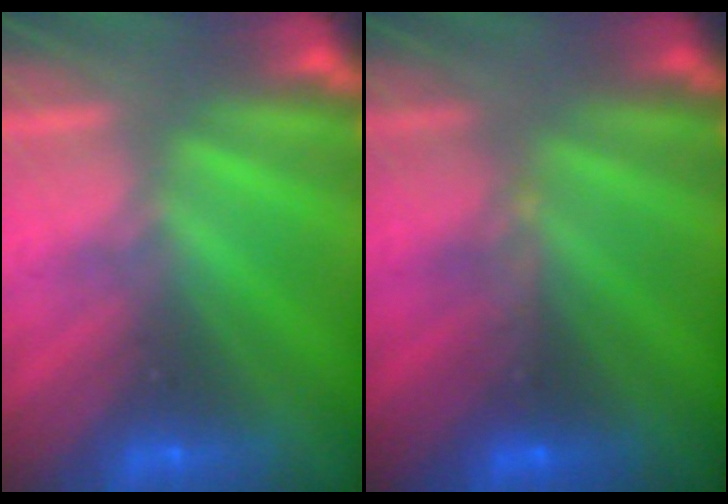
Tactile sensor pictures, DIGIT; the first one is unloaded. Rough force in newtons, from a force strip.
{"total": 3.0}